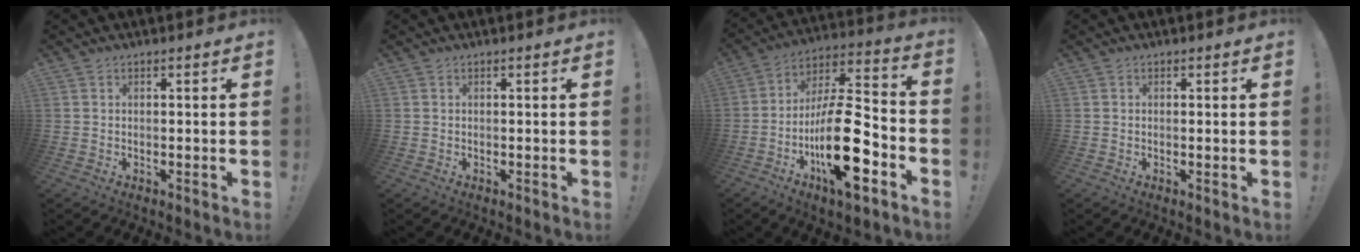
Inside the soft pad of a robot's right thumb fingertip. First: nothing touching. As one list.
[{"total": 0.0}, {"total": 22.6, "force": [-7.8, 7.7, 19.8], "torque": [-0.352, 0.042, -0.124]}, {"total": 0.6, "force": [0.2, -0.3, 0.4], "torque": [-0.001, -0.005, 0.001]}]